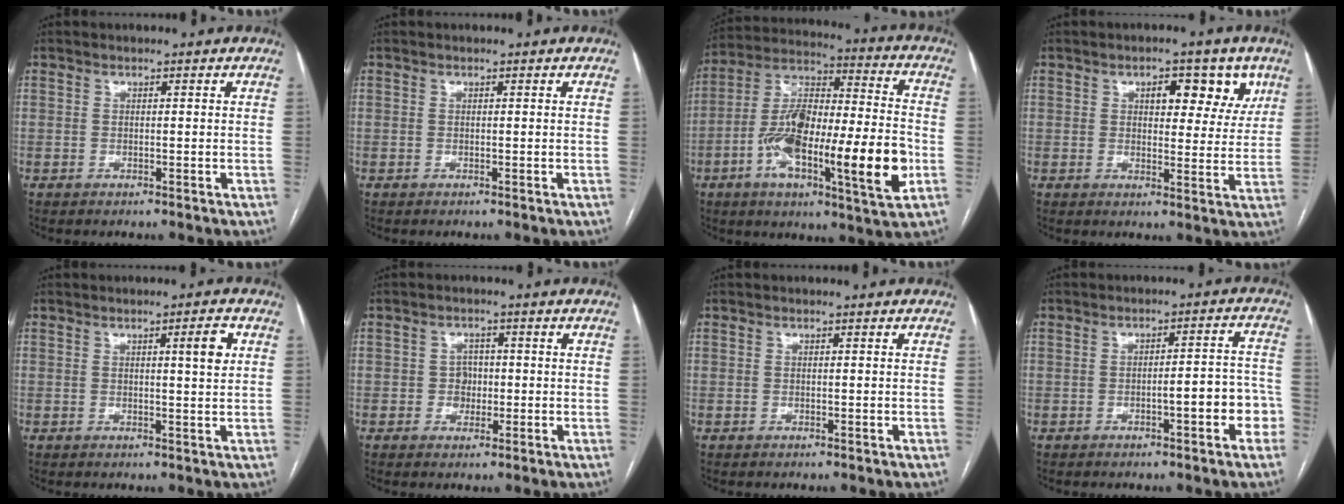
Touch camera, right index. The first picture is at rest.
{"total": 0.0}
{"total": 22.4, "force": [-6.3, 4.1, 21.1], "torque": [-0.351, 0.001, -0.102]}
{"total": 7.5, "force": [3.8, 3.9, 5.3], "torque": [-0.053, 0.014, 0.048]}
{"total": 3.5, "force": [1.2, 0.1, 3.3], "torque": [-0.045, -0.001, 0.016]}
{"total": 2.6, "force": [-0.3, 2.3, 1.0], "torque": [-0.007, 0.006, -0.004]}
{"total": 0.0}
{"total": 6.1, "force": [-2.4, 1.3, 5.5], "torque": [-0.063, 0.029, -0.028]}